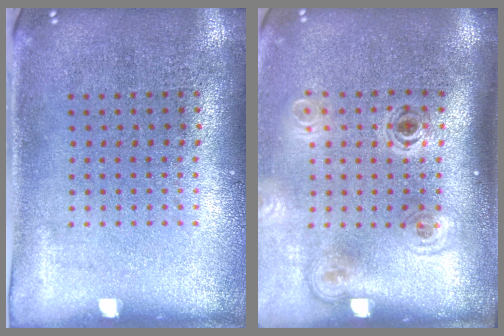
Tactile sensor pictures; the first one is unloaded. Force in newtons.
{"total": 1.9, "press": 1.2, "slide": 1.4}